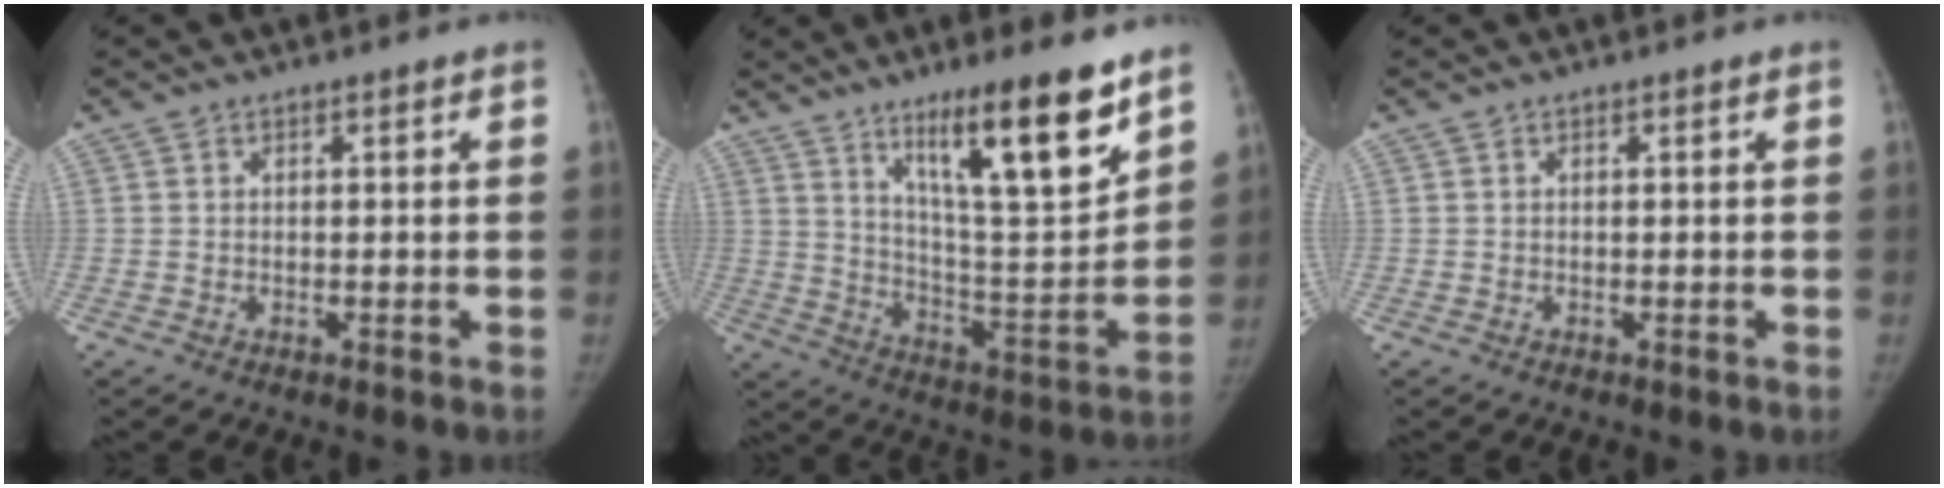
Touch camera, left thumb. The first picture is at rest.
{"total": 18.9, "force": [12.1, 3.5, 14.2], "torque": [-0.190, -0.083, 0.205]}
{"total": 0.0}